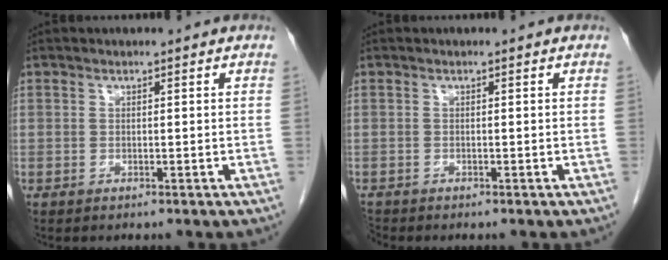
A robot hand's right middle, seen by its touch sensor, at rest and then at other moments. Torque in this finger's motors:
{"motor_torque": [0.27, -0.08, -0.01, 0.01]}